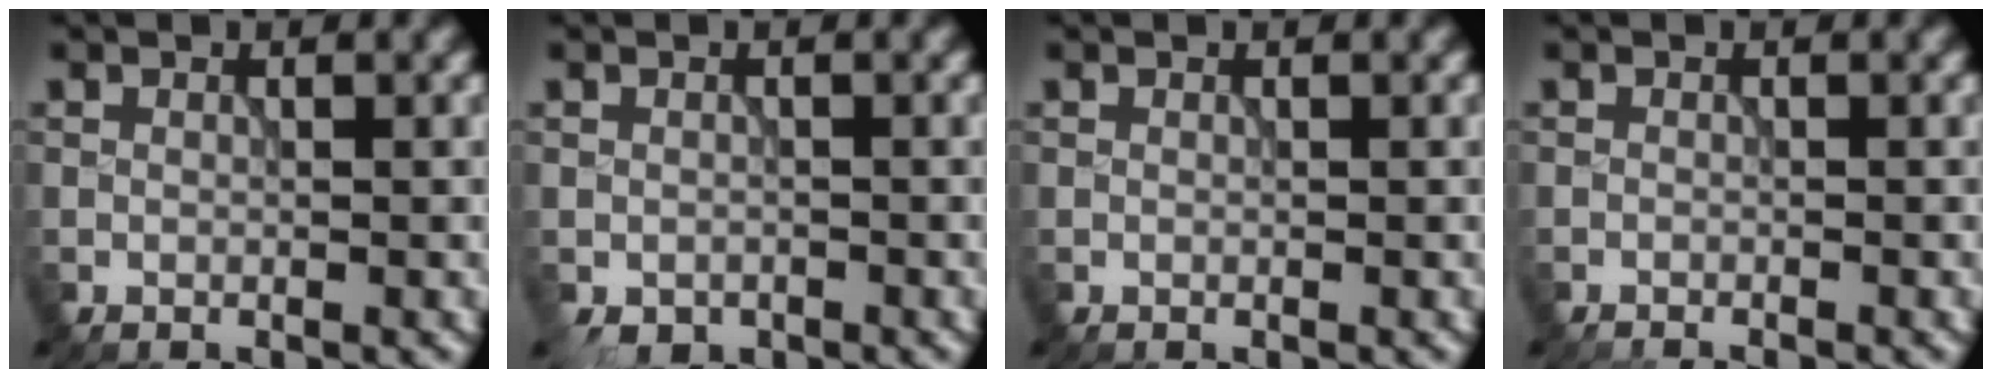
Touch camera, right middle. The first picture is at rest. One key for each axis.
{"total": 1.3, "fx": -0.9, "fy": 0.9, "fz": 0.5, "tx": -0.011, "ty": -0.007, "tz": -0.016}
{"total": 0.0}
{"total": 1.0, "fx": -1.0, "fy": 0.1, "fz": 0.3, "tx": 0.005, "ty": -0.003, "tz": -0.019}